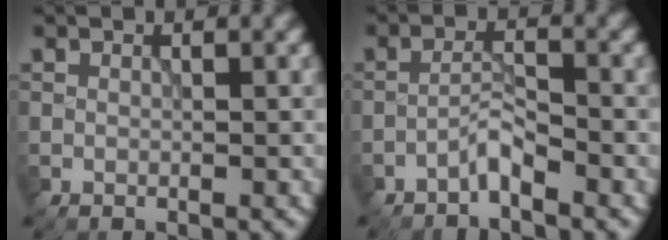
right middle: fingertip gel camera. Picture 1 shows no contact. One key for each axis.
{"total": 1.9, "fx": -1.6, "fy": 0.1, "fz": 1.0, "tx": -0.017, "ty": 0.010, "tz": -0.035}